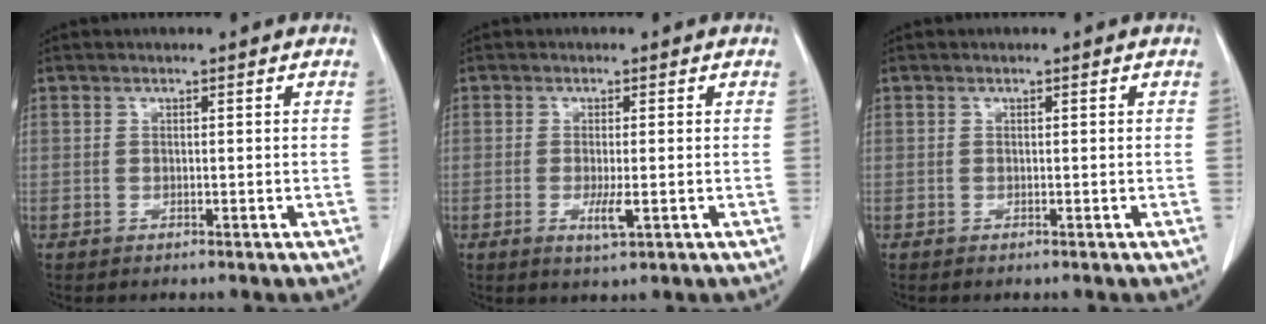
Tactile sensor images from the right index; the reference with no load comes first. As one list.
[{"total": 3.0, "force": [-0.8, 0.4, 2.8], "torque": [-0.050, -0.006, -0.011]}, {"total": 0.0}]